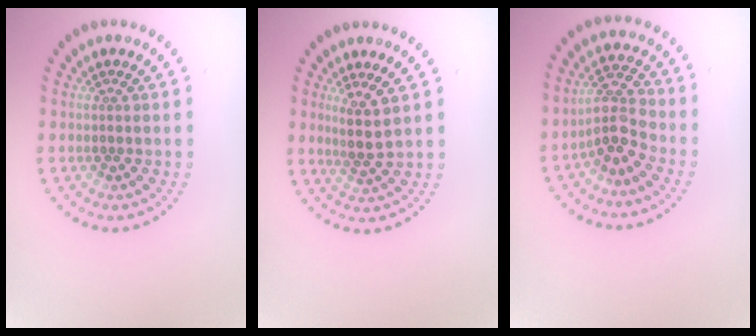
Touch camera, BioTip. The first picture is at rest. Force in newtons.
{"total": 2.7, "press": 2.1, "slide": 1.6}
{"total": 3.3, "press": 2.8, "slide": 1.8}